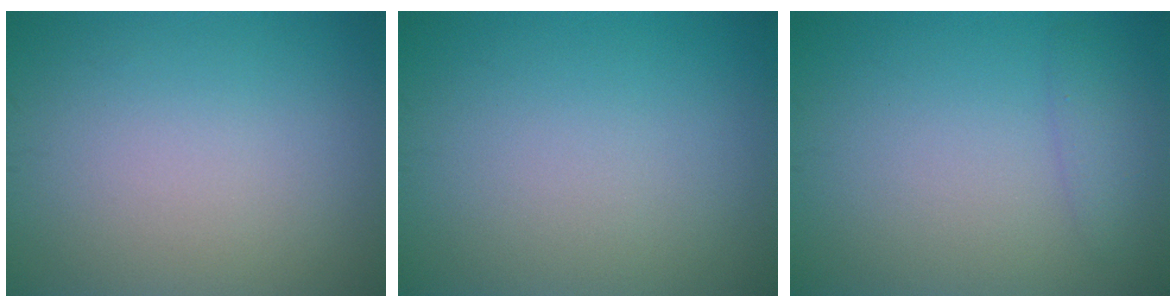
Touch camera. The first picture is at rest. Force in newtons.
{"total": 0.0}
{"total": 1.5, "press": 1.5, "slide": 0.0}